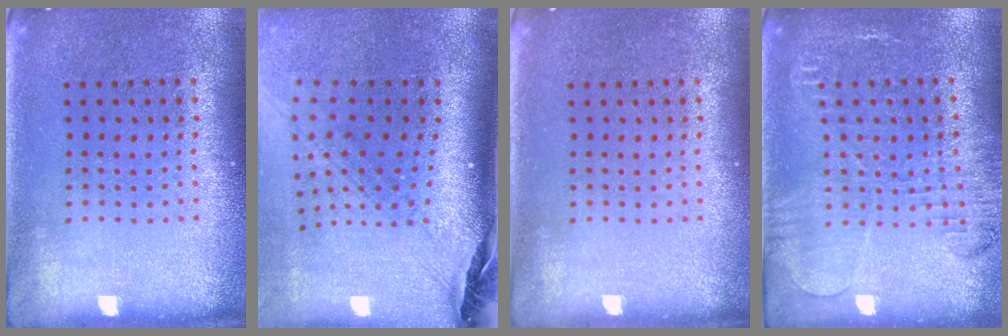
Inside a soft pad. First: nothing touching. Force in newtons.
{"total": 2.7, "press": 1.9, "slide": 1.9}
{"total": 0.0}
{"total": 1.8, "press": 1.8, "slide": 0.4}